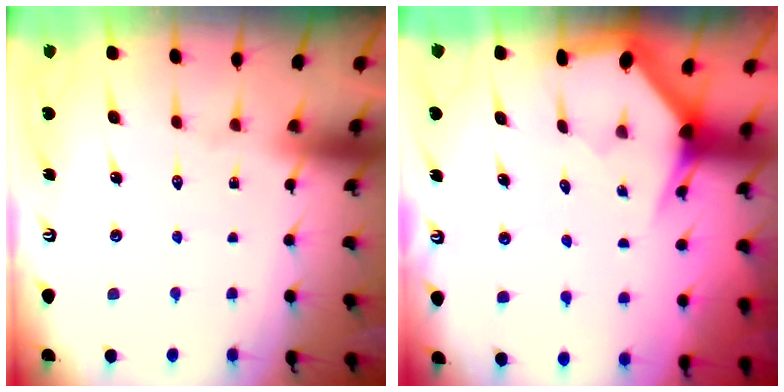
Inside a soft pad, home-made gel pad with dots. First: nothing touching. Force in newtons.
{"total": 2.9, "press": 2.9, "slide": 0.0}